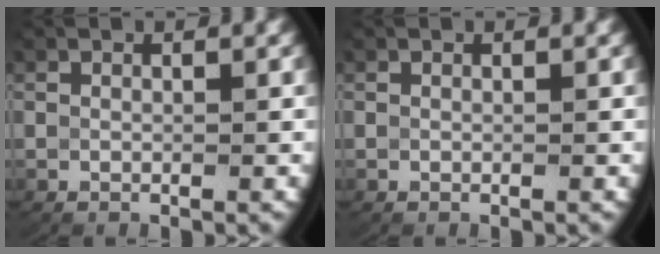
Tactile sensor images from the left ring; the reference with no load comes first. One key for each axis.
{"total": 0.0}